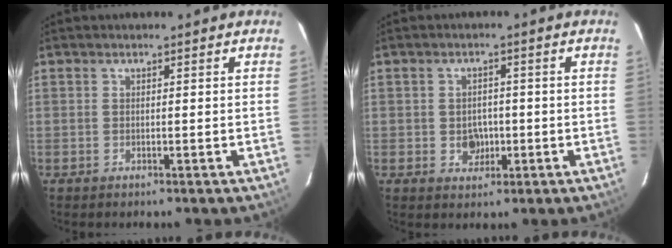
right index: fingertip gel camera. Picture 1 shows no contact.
{"total": 3.8, "force": [-0.8, 3.4, 1.6], "torque": [-0.033, 0.006, -0.002]}